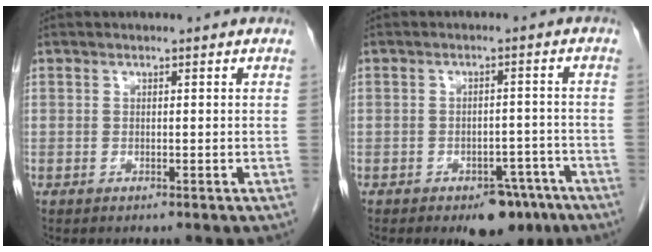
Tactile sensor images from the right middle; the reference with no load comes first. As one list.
[{"total": 6.3, "force": [-4.2, 3.2, 3.5], "torque": [-0.037, 0.008, -0.053]}]